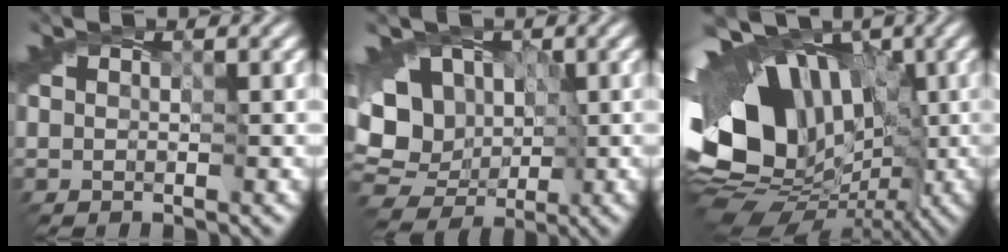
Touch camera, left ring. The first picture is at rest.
{"total": 9.6, "force": [1.1, 8.1, 5.0], "torque": [-0.075, 0.013, -0.005]}
{"total": 18.1, "force": [1.5, 13.0, 12.6], "torque": [-0.224, 0.010, 0.034]}